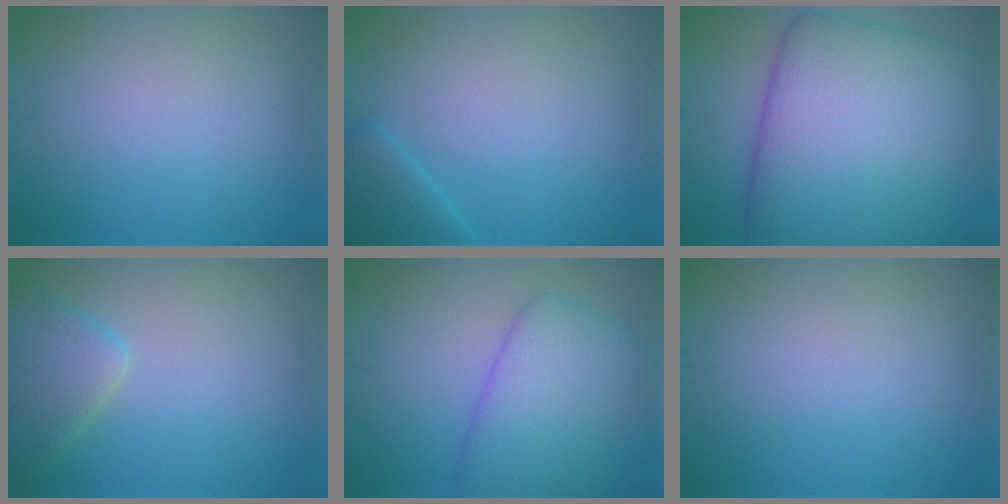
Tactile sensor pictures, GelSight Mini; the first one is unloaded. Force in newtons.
{"total": 2.3, "press": 2.3, "slide": 0.2}
{"total": 18.3, "press": 18.2, "slide": 0.4}
{"total": 3.8, "press": 3.8, "slide": 0.3}
{"total": 7.2, "press": 7.2, "slide": 0.2}
{"total": 0.0}